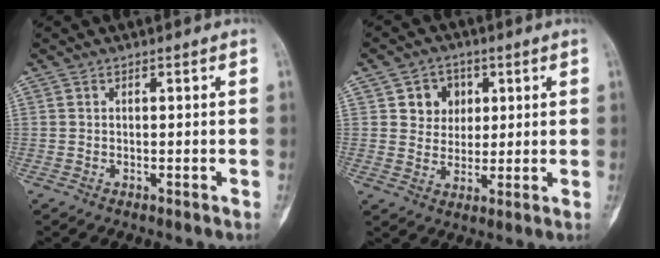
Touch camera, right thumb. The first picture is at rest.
{"total": 6.7, "force": [2.1, 5.9, 2.3], "torque": [0.000, -0.003, 0.033]}